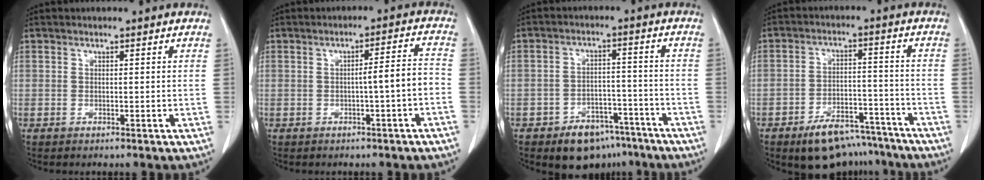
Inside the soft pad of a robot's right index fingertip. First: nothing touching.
{"total": 4.5, "force": [-1.4, -0.1, 4.3], "torque": [-0.058, 0.013, -0.020]}
{"total": 8.4, "force": [-5.9, 5.1, 3.3], "torque": [-0.040, 0.019, -0.083]}
{"total": 10.4, "force": [-8.2, 5.1, 4.0], "torque": [-0.049, 0.022, -0.124]}